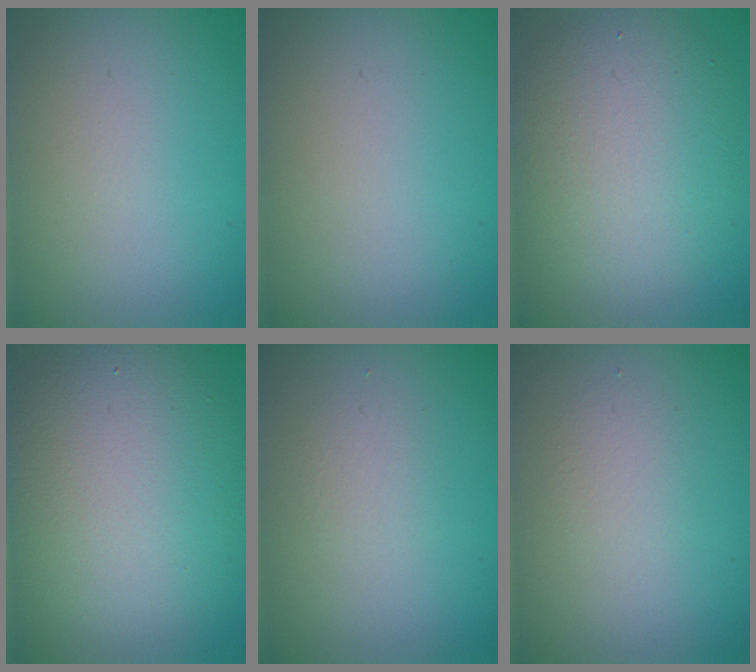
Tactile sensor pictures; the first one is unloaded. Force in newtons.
{"total": 0.0}
{"total": 6.7, "press": 6.7, "slide": 0.3}
{"total": 10.4, "press": 10.4, "slide": 0.6}
{"total": 1.3, "press": 1.3, "slide": 0.0}
{"total": 1.5, "press": 1.5, "slide": 0.2}